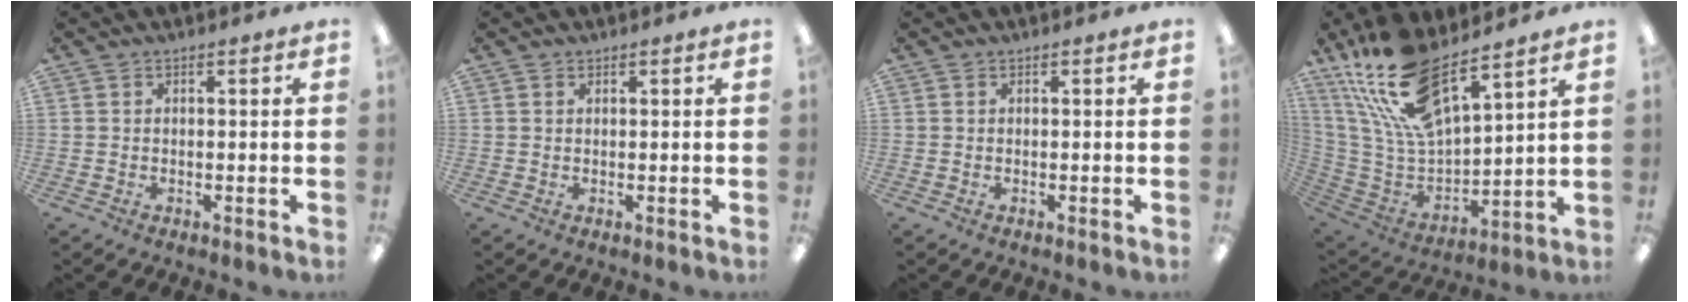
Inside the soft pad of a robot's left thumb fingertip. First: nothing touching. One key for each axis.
{"total": 0.5, "fx": 0.4, "fy": 0.3, "fz": 0.2, "tx": -0.005, "ty": 0.002, "tz": 0.007}
{"total": 0.0}
{"total": 19.9, "fx": 14.5, "fy": 6.7, "fz": 11.8, "tx": -0.261, "ty": -0.094, "tz": 0.258}